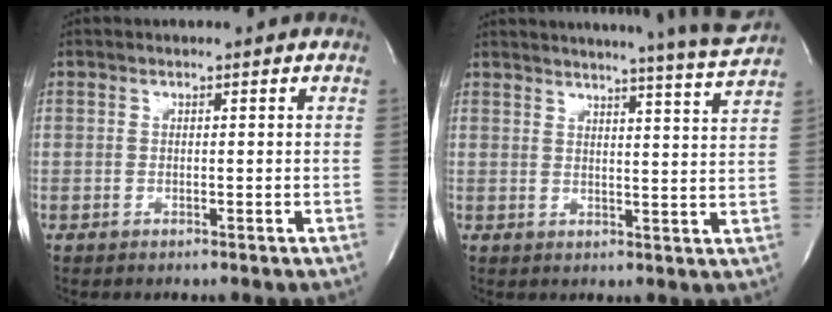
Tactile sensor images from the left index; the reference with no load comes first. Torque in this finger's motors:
{"motor_torque": [0.86, -1.27, 0.61, 0.13]}